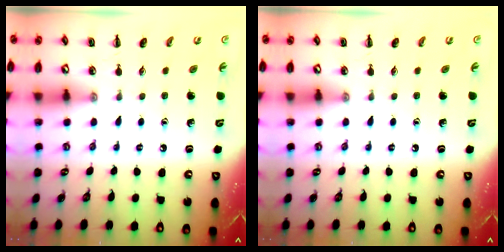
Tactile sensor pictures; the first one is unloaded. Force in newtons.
{"total": 0.0}